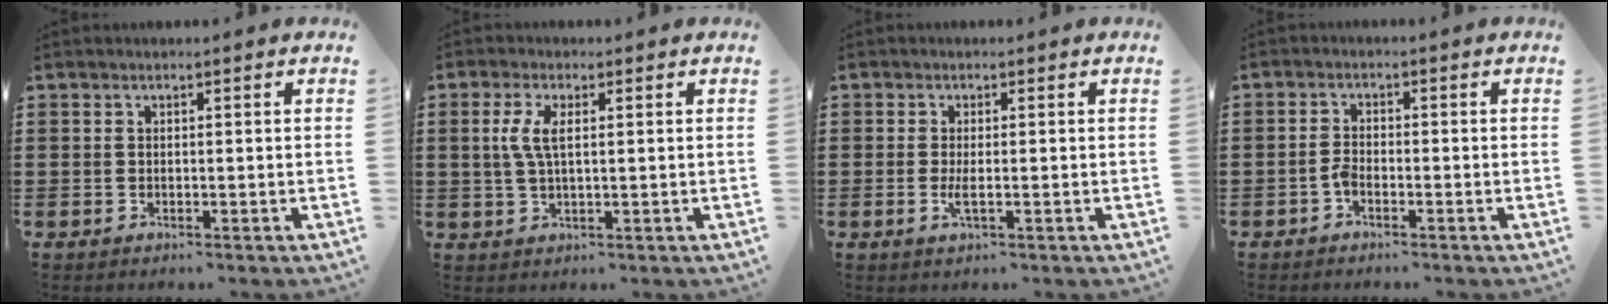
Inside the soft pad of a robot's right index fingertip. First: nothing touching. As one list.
[{"total": 4.2, "force": [0.8, 1.6, 3.8], "torque": [-0.092, 0.002, 0.006]}, {"total": 2.2, "force": [-0.5, 0.4, 2.1], "torque": [-0.045, -0.005, -0.011]}, {"total": 1.7, "force": [-1.1, 0.6, 1.1], "torque": [-0.031, -0.002, -0.023]}]